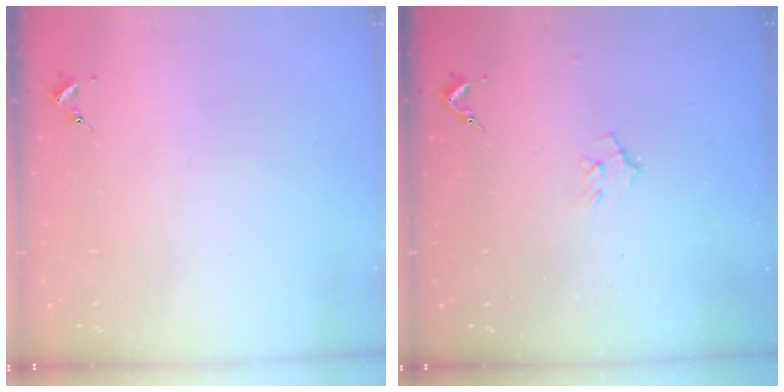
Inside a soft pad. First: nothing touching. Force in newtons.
{"total": 6.2, "press": 6.1, "slide": 0.9}